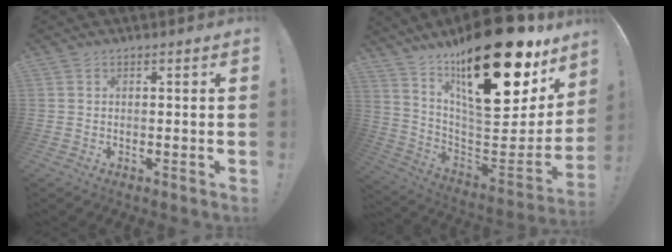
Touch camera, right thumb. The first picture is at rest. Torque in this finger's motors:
{"motor_torque": [-1.17, 3.85, 1.41, 1.36, 0.28]}